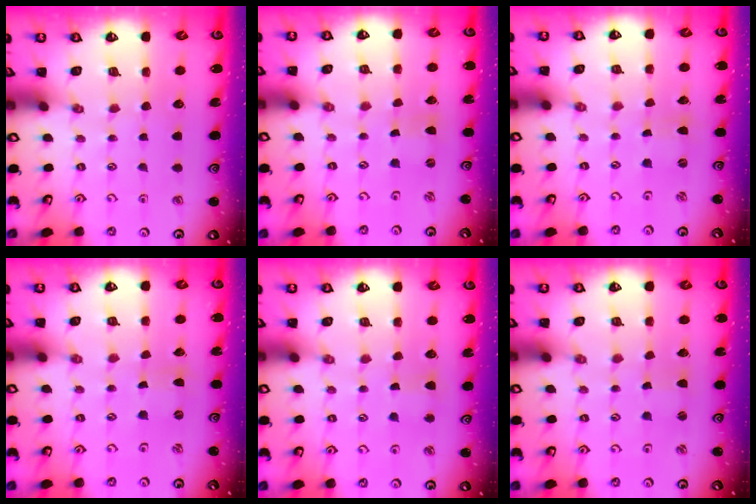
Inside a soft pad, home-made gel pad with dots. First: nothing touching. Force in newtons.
{"total": 0.0}
{"total": 0.0}
{"total": 0.0}
{"total": 2.5, "press": 2.5, "slide": 0.3}
{"total": 1.4, "press": 1.4, "slide": 0.3}